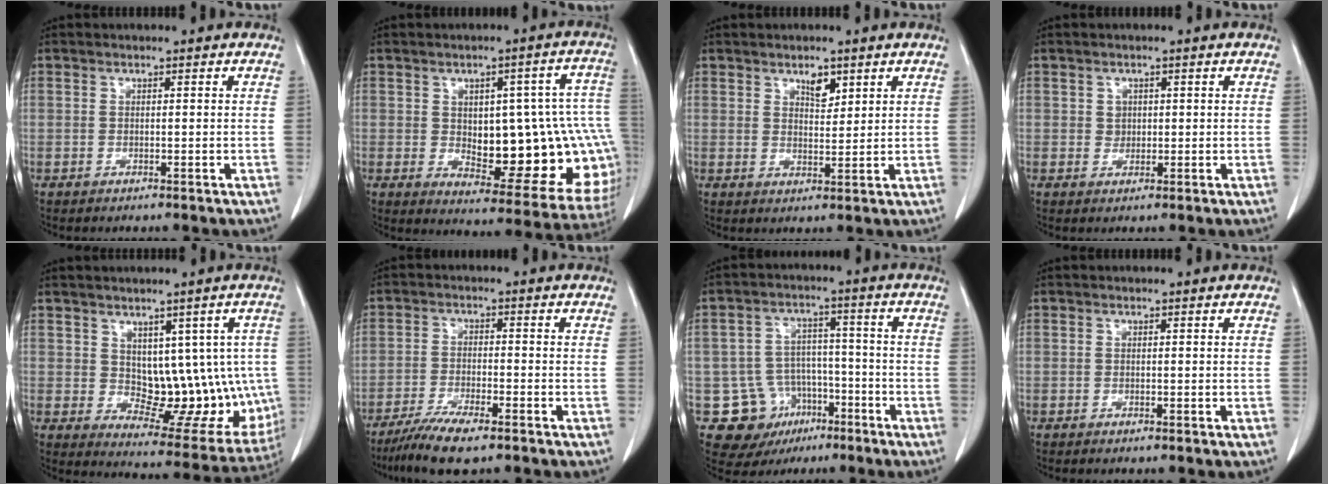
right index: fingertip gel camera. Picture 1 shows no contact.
{"total": 20.4, "force": [-1.4, 7.9, 18.7], "torque": [-0.166, 0.037, 0.015]}
{"total": 3.0, "force": [1.9, 1.3, 1.9], "torque": [-0.031, -0.005, 0.036]}
{"total": 1.5, "force": [0.5, 1.4, 0.4], "torque": [-0.001, 0.001, 0.011]}
{"total": 12.8, "force": [0.9, 7.1, 10.6], "torque": [-0.107, 0.009, 0.039]}
{"total": 8.3, "force": [-6.3, 1.0, 5.3], "torque": [-0.091, -0.020, -0.107]}
{"total": 11.1, "force": [-5.2, 9.5, 2.5], "torque": [-0.044, 0.038, -0.068]}
{"total": 0.6, "force": [-0.5, 0.0, 0.3], "torque": [-0.007, -0.002, -0.008]}